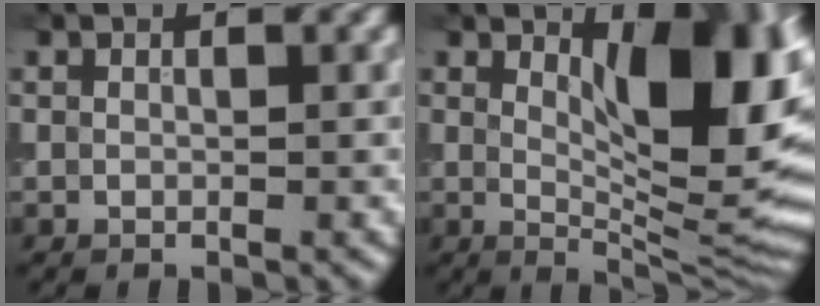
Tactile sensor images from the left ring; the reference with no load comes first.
{"total": 11.5, "force": [2.8, 4.3, 10.3], "torque": [-0.122, -0.004, 0.045]}